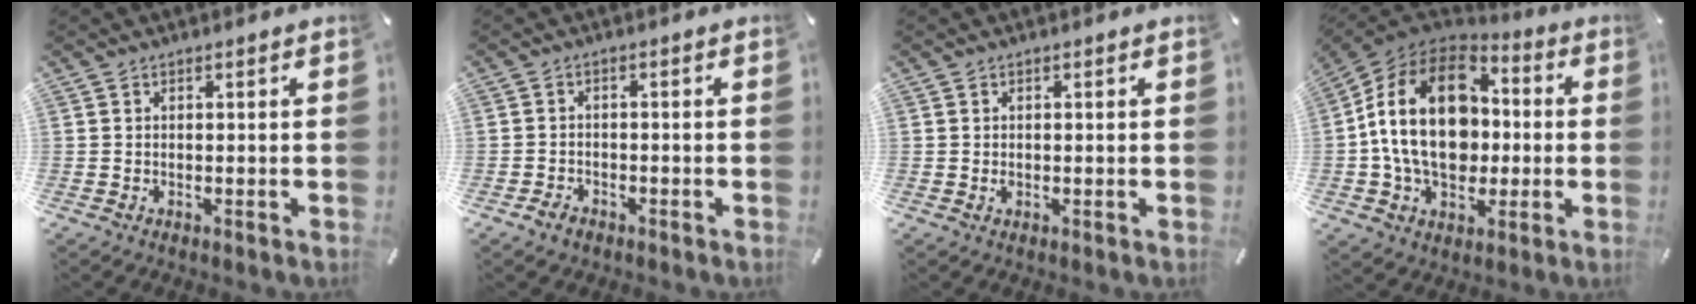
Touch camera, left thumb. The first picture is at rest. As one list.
[{"total": 2.5, "force": [-1.7, 1.6, 0.9], "torque": [-0.015, 0.010, -0.033]}, {"total": 0.8, "force": [0.0, 0.5, 0.6], "torque": [-0.013, 0.001, 0.000]}, {"total": 21.1, "force": [0.5, 15.5, 14.2], "torque": [-0.295, 0.015, 0.008]}]